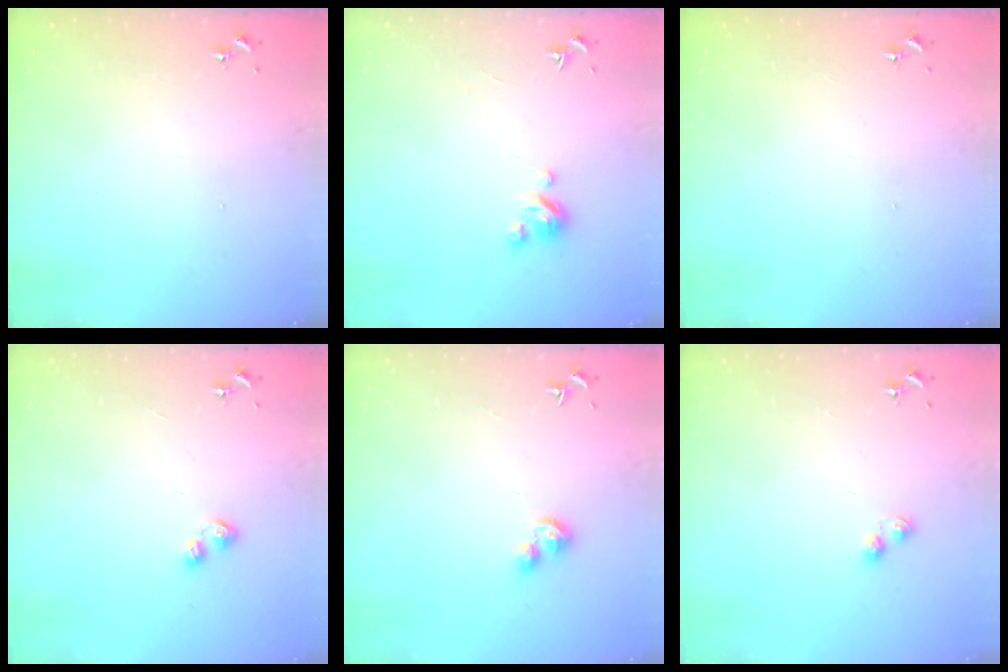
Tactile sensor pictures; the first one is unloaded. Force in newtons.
{"total": 4.6, "press": 4.5, "slide": 0.3}
{"total": 0.0}
{"total": 4.8, "press": 4.8, "slide": 0.7}
{"total": 5.1, "press": 5.1, "slide": 0.6}
{"total": 2.9, "press": 2.8, "slide": 0.5}